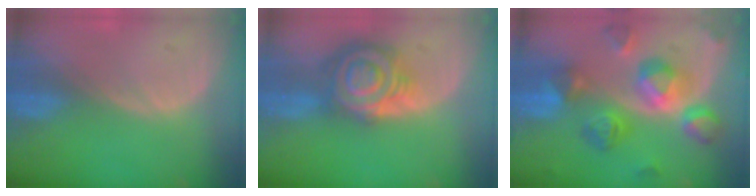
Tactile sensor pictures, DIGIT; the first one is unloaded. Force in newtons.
{"total": 9.1, "press": 9.0, "slide": 0.5}
{"total": 11.1, "press": 11.1, "slide": 0.9}